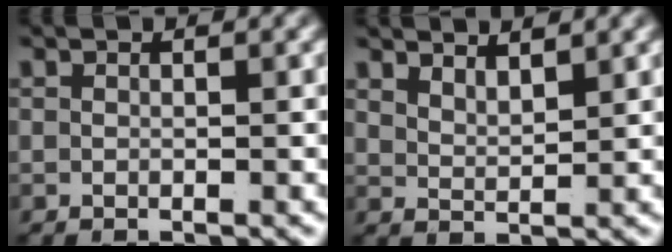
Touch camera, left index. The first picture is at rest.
{"total": 2.4, "force": [2.2, 0.3, 0.9], "torque": [-0.020, -0.014, 0.047]}